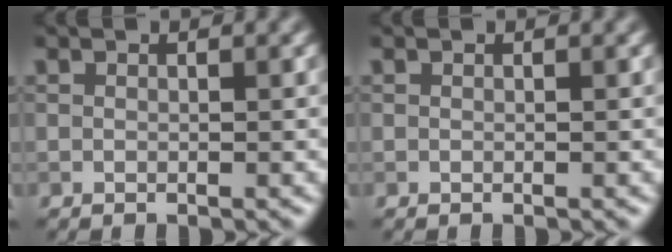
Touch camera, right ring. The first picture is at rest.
{"total": 0.0}